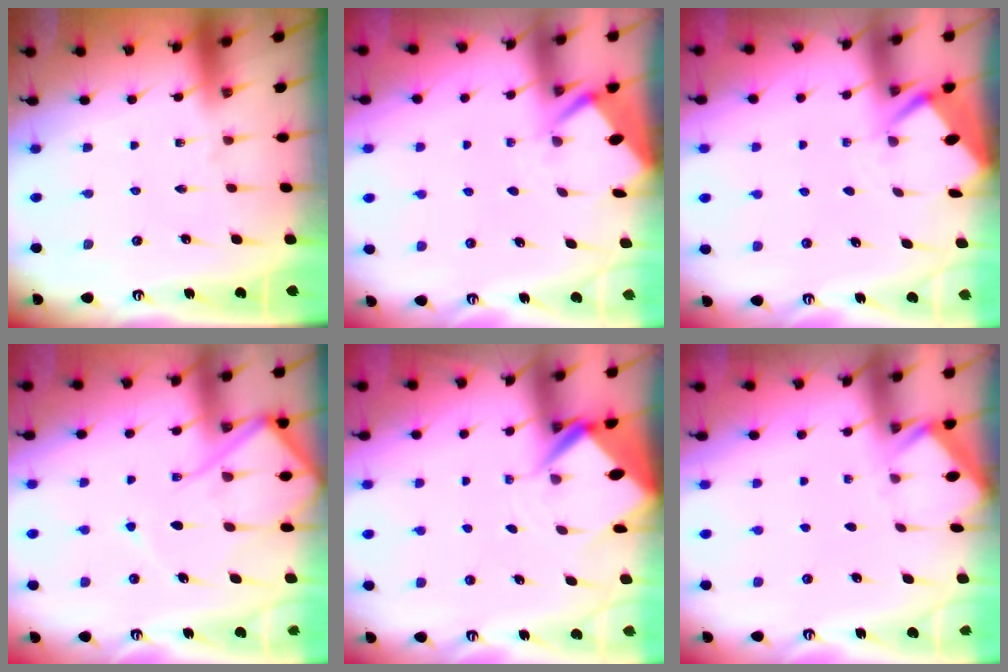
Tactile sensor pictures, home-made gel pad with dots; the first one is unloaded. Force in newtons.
{"total": 2.6, "press": 2.6, "slide": 0.3}
{"total": 2.8, "press": 2.8, "slide": 0.3}
{"total": 11.7, "press": 11.7, "slide": 1.0}
{"total": 4.7, "press": 4.7, "slide": 0.4}
{"total": 2.4, "press": 2.3, "slide": 0.4}